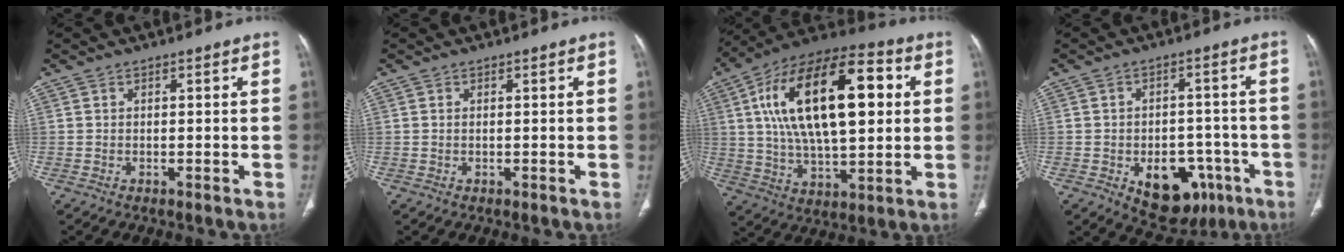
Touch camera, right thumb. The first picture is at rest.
{"total": 0.0}
{"total": 27.4, "force": [5.9, 13.0, 23.4], "torque": [-0.395, 0.013, 0.094]}
{"total": 13.2, "force": [-5.5, 8.6, 8.3], "torque": [-0.075, 0.031, -0.061]}